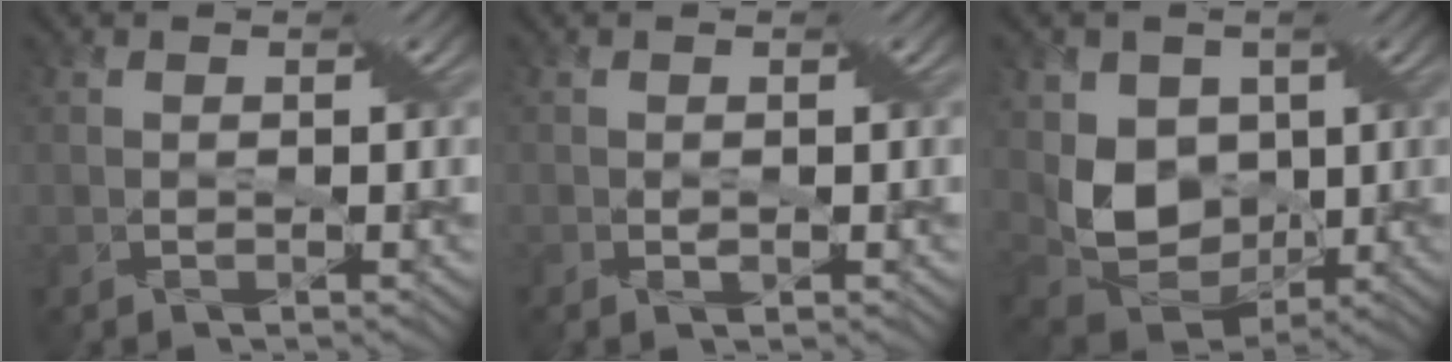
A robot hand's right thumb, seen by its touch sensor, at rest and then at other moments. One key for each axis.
{"total": 0.6, "fx": -0.2, "fy": 0.4, "fz": 0.5, "tx": 0.001, "ty": -0.001, "tz": -0.005}
{"total": 7.8, "fx": 1.2, "fy": 6.3, "fz": 4.5, "tx": -0.121, "ty": -0.022, "tz": 0.018}